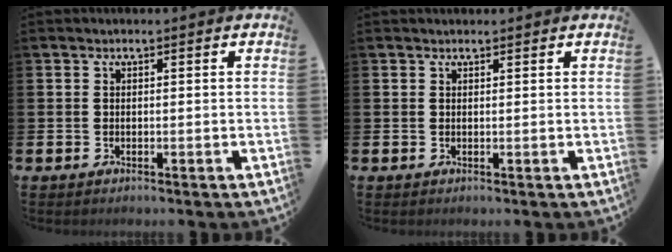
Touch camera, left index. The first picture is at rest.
{"total": 0.6, "force": [0.6, 0.2, 0.0], "torque": [0.009, -0.002, 0.009]}